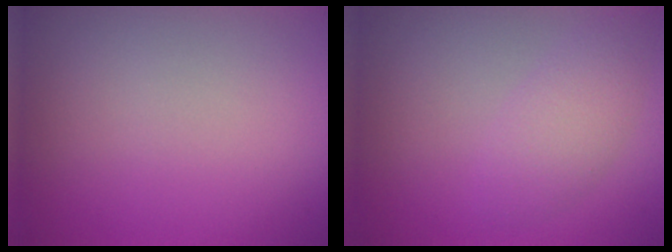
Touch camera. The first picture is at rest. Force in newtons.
{"total": 2.9, "press": 2.9, "slide": 0.2}